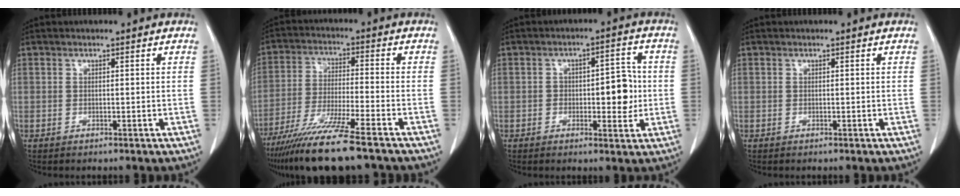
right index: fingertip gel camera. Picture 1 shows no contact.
{"total": 13.4, "force": [-10.3, -0.2, 8.5], "torque": [-0.157, -0.043, -0.177]}
{"total": 6.5, "force": [-0.6, 3.1, 5.7], "torque": [-0.068, 0.017, -0.003]}
{"total": 0.0}